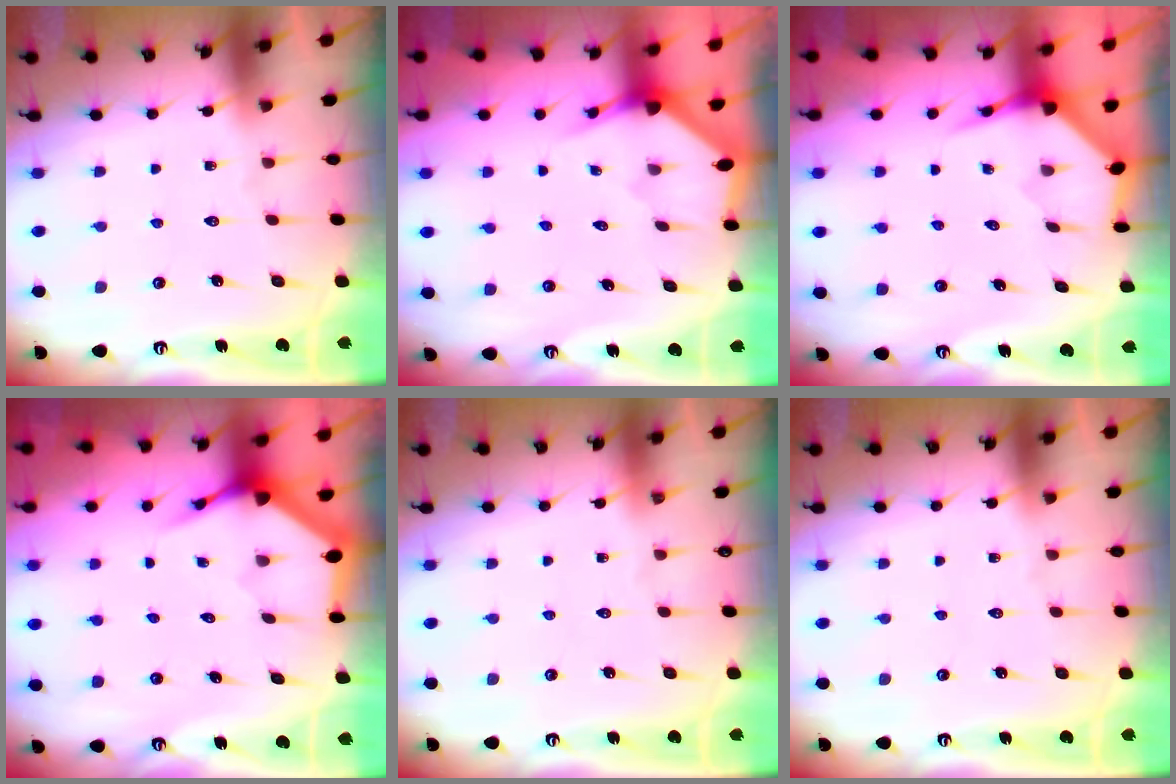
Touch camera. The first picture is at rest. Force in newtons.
{"total": 2.2, "press": 2.2, "slide": 0.2}
{"total": 3.9, "press": 3.9, "slide": 0.5}
{"total": 3.9, "press": 3.9, "slide": 0.5}
{"total": 0.0}
{"total": 0.0}